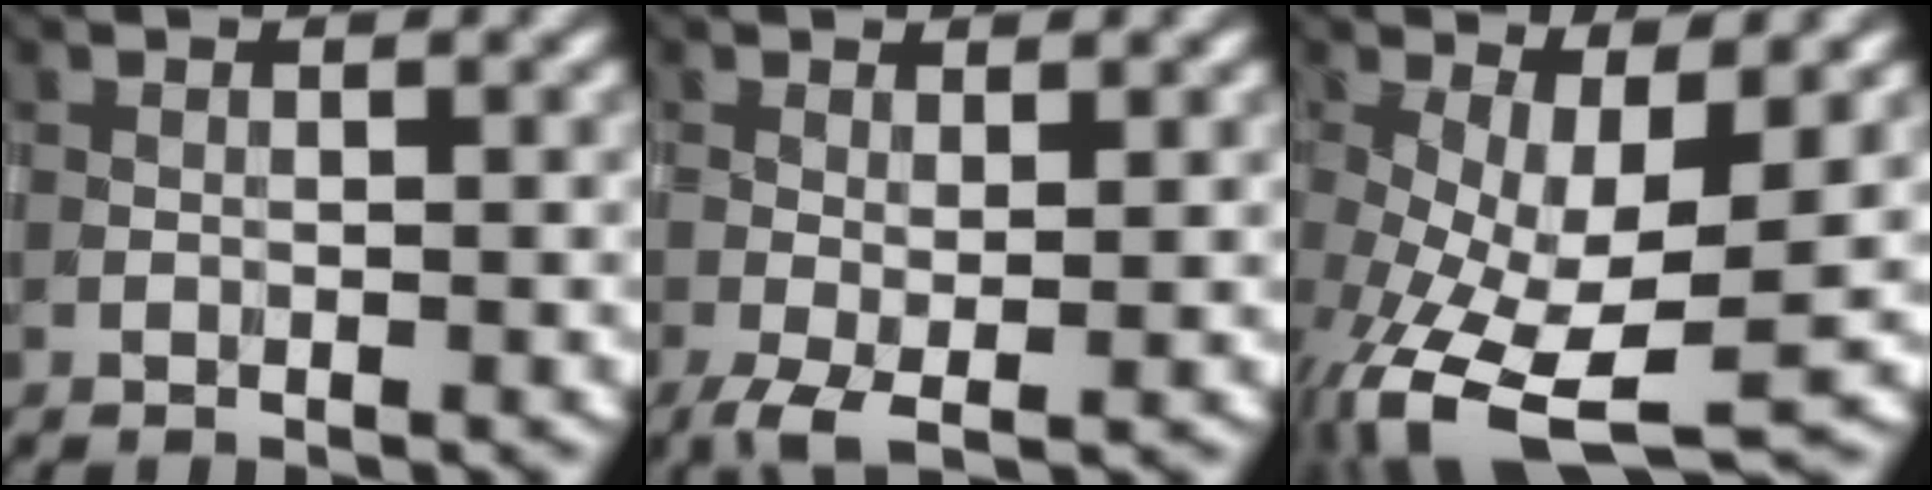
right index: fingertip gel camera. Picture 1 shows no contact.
{"total": 2.5, "force": [-0.7, 0.6, 2.3], "torque": [-0.052, -0.006, -0.016]}
{"total": 10.9, "force": [-3.2, 4.1, 9.6], "torque": [-0.188, -0.024, -0.047]}